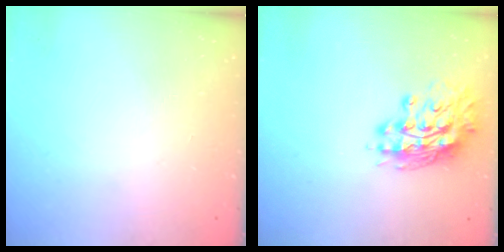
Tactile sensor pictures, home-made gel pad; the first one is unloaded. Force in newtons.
{"total": 13.6, "press": 13.5, "slide": 1.1}